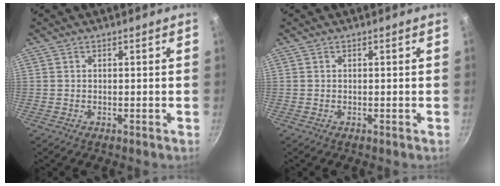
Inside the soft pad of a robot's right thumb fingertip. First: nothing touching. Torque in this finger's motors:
{"motor_torque": [-0.22, -0.22, 0.19, -0.07, 0.00]}